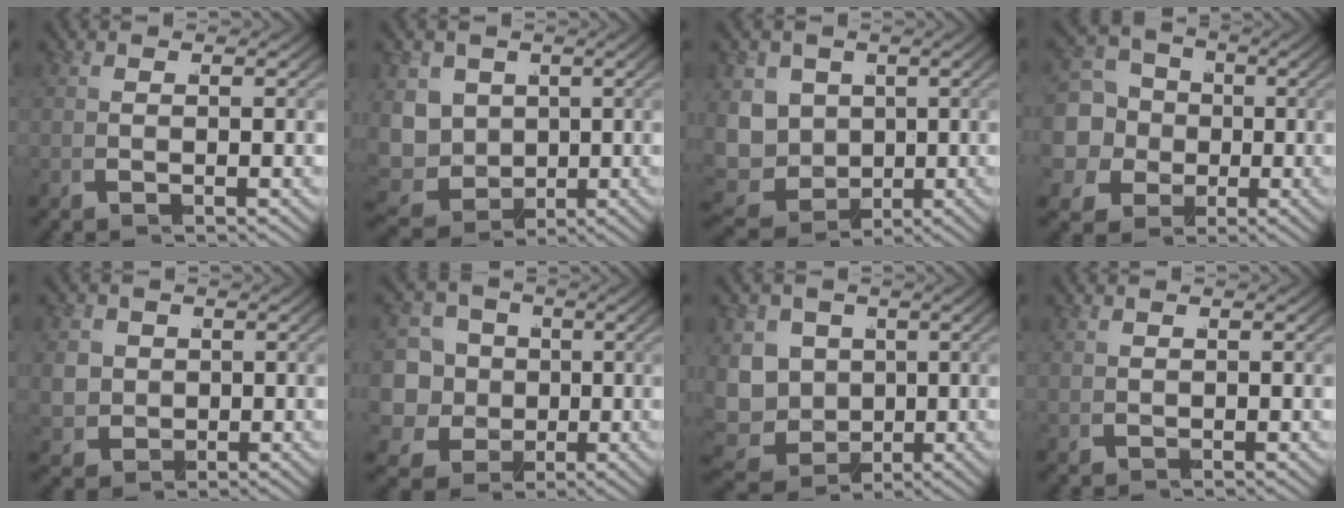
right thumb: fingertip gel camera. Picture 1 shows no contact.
{"total": 10.0, "force": [-2.1, 8.4, 4.9], "torque": [-0.138, -0.065, -0.023]}
{"total": 11.0, "force": [-2.3, 9.4, 5.3], "torque": [-0.145, -0.062, -0.031]}
{"total": 11.5, "force": [-1.8, 10.2, 5.2], "torque": [-0.112, -0.042, -0.037]}
{"total": 5.6, "force": [-0.1, 4.9, 2.6], "torque": [-0.078, -0.037, 0.009]}
{"total": 11.6, "force": [-2.5, 10.1, 5.3], "torque": [-0.119, -0.048, -0.049]}
{"total": 11.9, "force": [-2.6, 10.2, 5.6], "torque": [-0.148, -0.058, -0.040]}
{"total": 0.6, "force": [0.4, 0.4, 0.2], "torque": [-0.006, -0.003, 0.011]}